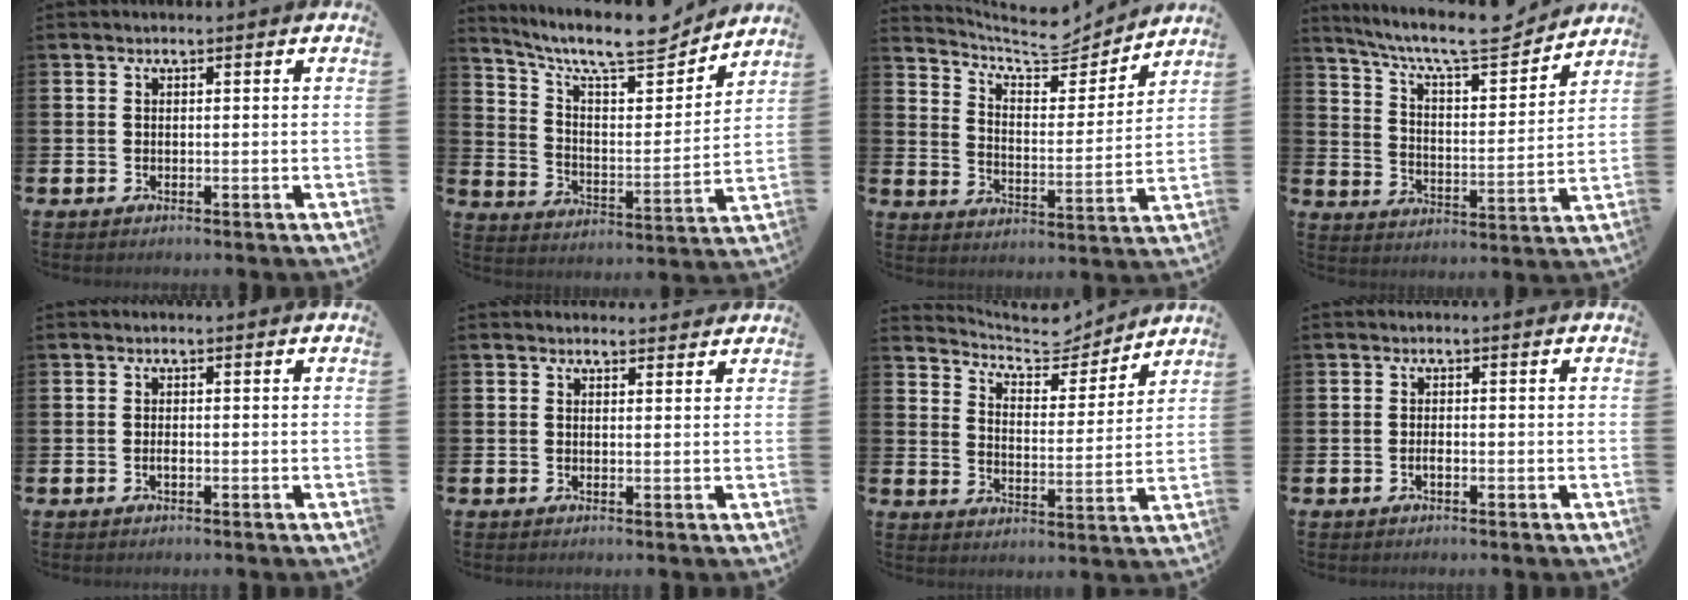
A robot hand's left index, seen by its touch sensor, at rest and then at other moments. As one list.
[{"total": 10.2, "force": [9.0, 2.5, 4.1], "torque": [-0.099, -0.068, 0.152]}, {"total": 7.7, "force": [7.0, 2.2, 2.3], "torque": [-0.067, -0.056, 0.118]}, {"total": 9.5, "force": [8.4, 1.8, 4.0], "torque": [-0.100, -0.058, 0.142]}, {"total": 0.8, "force": [-0.2, 0.3, 0.7], "torque": [-0.018, 0.001, -0.004]}, {"total": 1.4, "force": [1.4, 0.4, 0.0], "torque": [0.007, -0.003, 0.023]}, {"total": 6.7, "force": [6.2, 2.2, 1.2], "torque": [-0.045, -0.048, 0.105]}, {"total": 0.9, "force": [-0.4, 0.3, 0.8], "torque": [-0.019, 0.000, -0.007]}]